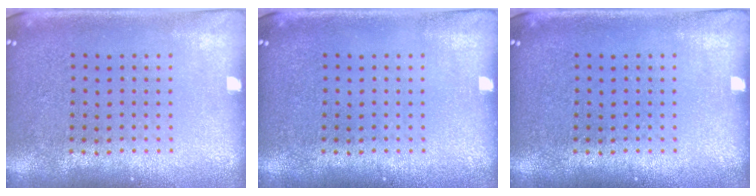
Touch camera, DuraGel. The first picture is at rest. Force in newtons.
{"total": 0.0}
{"total": 0.0}